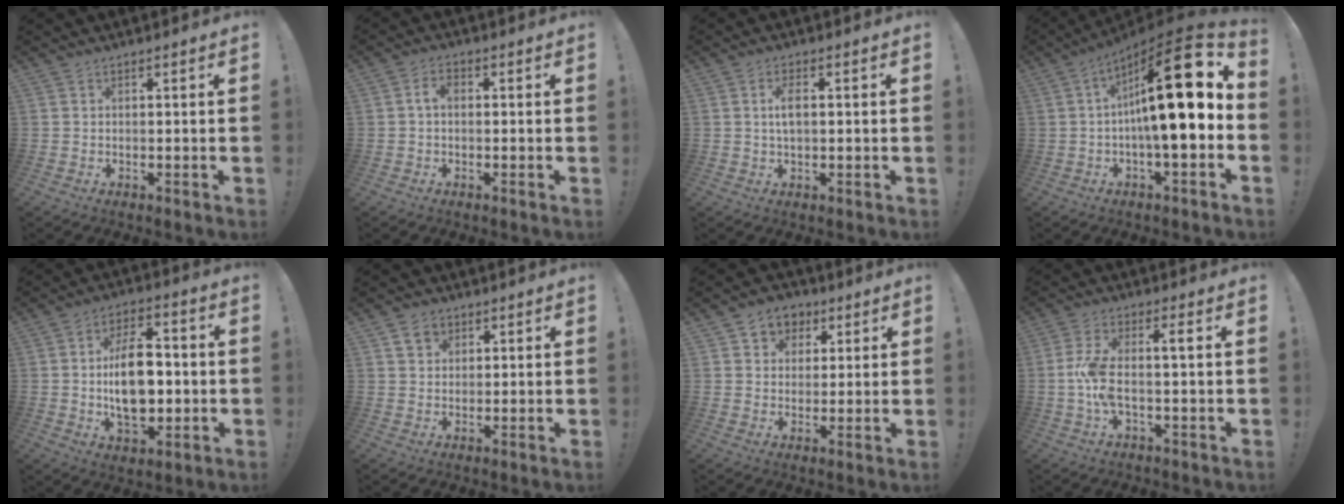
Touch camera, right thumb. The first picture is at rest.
{"total": 3.0, "force": [-0.1, 1.8, 2.4], "torque": [-0.048, 0.013, -0.002]}
{"total": 3.9, "force": [0.3, 1.7, 3.5], "torque": [-0.055, 0.002, 0.002]}
{"total": 22.0, "force": [2.8, 4.6, 21.4], "torque": [-0.325, -0.021, 0.038]}
{"total": 15.4, "force": [-1.0, 9.3, 12.2], "torque": [-0.212, 0.002, -0.021]}
{"total": 5.1, "force": [2.7, 3.9, 1.9], "torque": [-0.027, -0.002, 0.050]}
{"total": 7.0, "force": [2.6, 6.3, 1.8], "torque": [-0.027, -0.008, 0.053]}
{"total": 8.2, "force": [-0.7, 1.7, 8.0], "torque": [-0.171, -0.005, -0.017]}